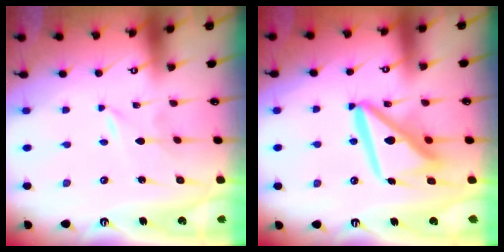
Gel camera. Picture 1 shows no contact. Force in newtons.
{"total": 14.9, "press": 14.8, "slide": 1.6}